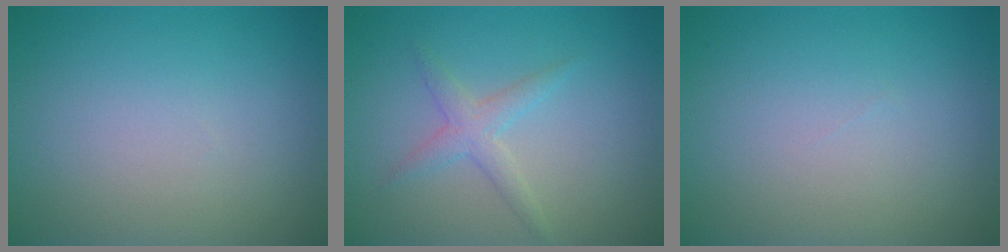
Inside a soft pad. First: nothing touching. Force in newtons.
{"total": 2.0, "press": 2.0, "slide": 0.1}
{"total": 0.0}